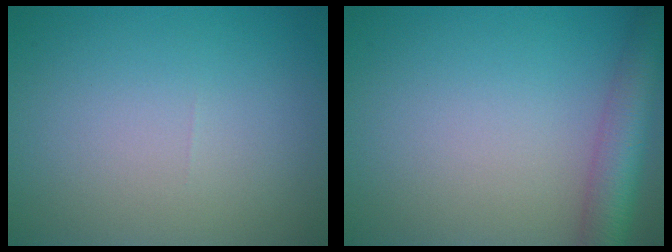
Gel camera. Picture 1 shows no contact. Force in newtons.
{"total": 5.3, "press": 5.3, "slide": 0.3}